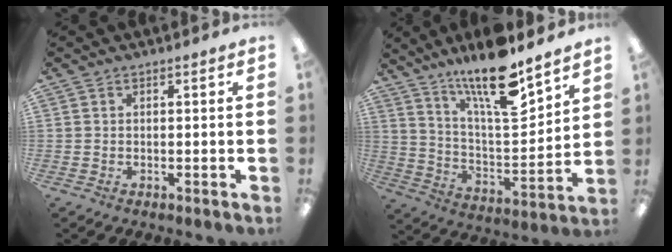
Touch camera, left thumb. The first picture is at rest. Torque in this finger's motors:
{"motor_torque": [1.27, 0.47, 1.12, -1.34, 0.19]}